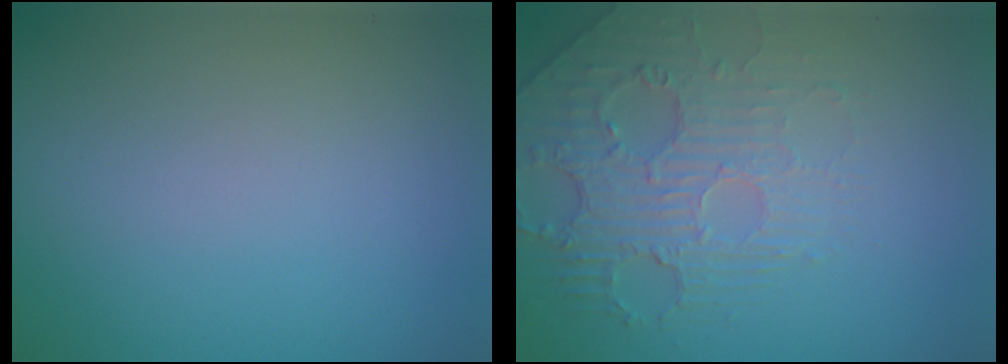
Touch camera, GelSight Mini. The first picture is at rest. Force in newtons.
{"total": 2.9, "press": 2.4, "slide": 1.6}